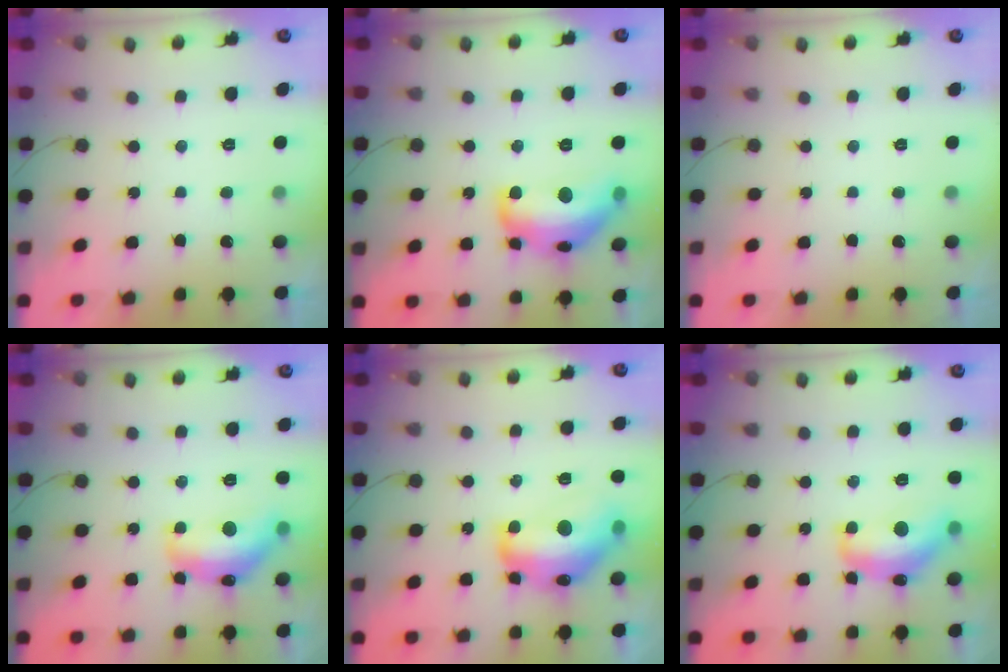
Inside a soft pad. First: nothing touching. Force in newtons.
{"total": 17.7, "press": 17.6, "slide": 1.3}
{"total": 0.0}
{"total": 14.8, "press": 14.8, "slide": 1.1}
{"total": 19.0, "press": 18.9, "slide": 1.1}
{"total": 13.4, "press": 13.4, "slide": 0.9}